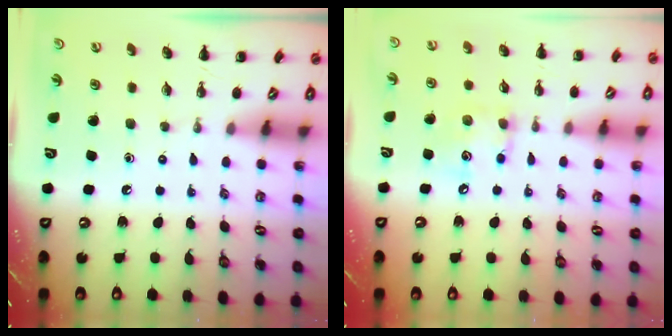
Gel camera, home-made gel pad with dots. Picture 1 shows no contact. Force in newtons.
{"total": 7.7, "press": 7.7, "slide": 0.6}